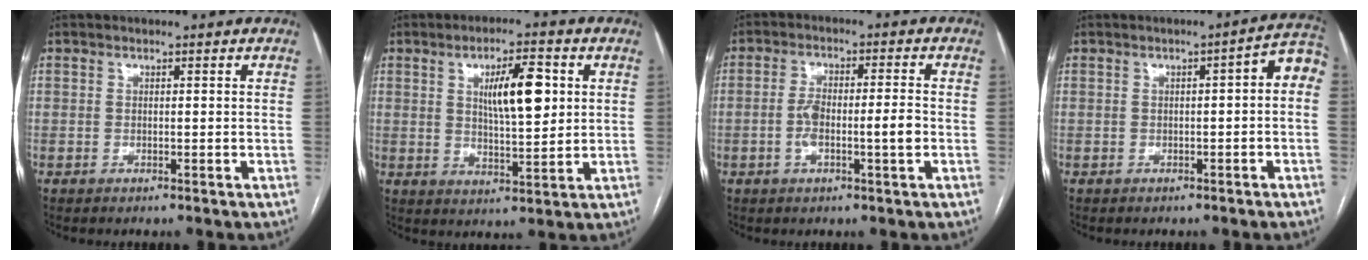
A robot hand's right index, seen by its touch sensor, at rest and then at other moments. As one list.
[{"total": 9.0, "force": [2.4, 2.3, 8.4], "torque": [-0.138, 0.004, 0.046]}, {"total": 6.3, "force": [-1.3, 1.0, 6.1], "torque": [-0.117, 0.012, -0.021]}, {"total": 4.8, "force": [0.2, 1.3, 4.6], "torque": [-0.050, 0.024, -0.001]}]